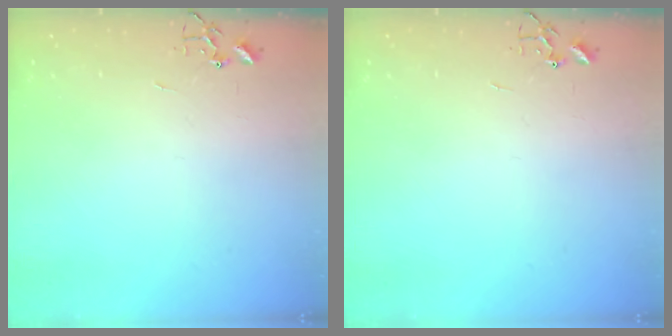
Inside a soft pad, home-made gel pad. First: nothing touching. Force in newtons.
{"total": 0.0}